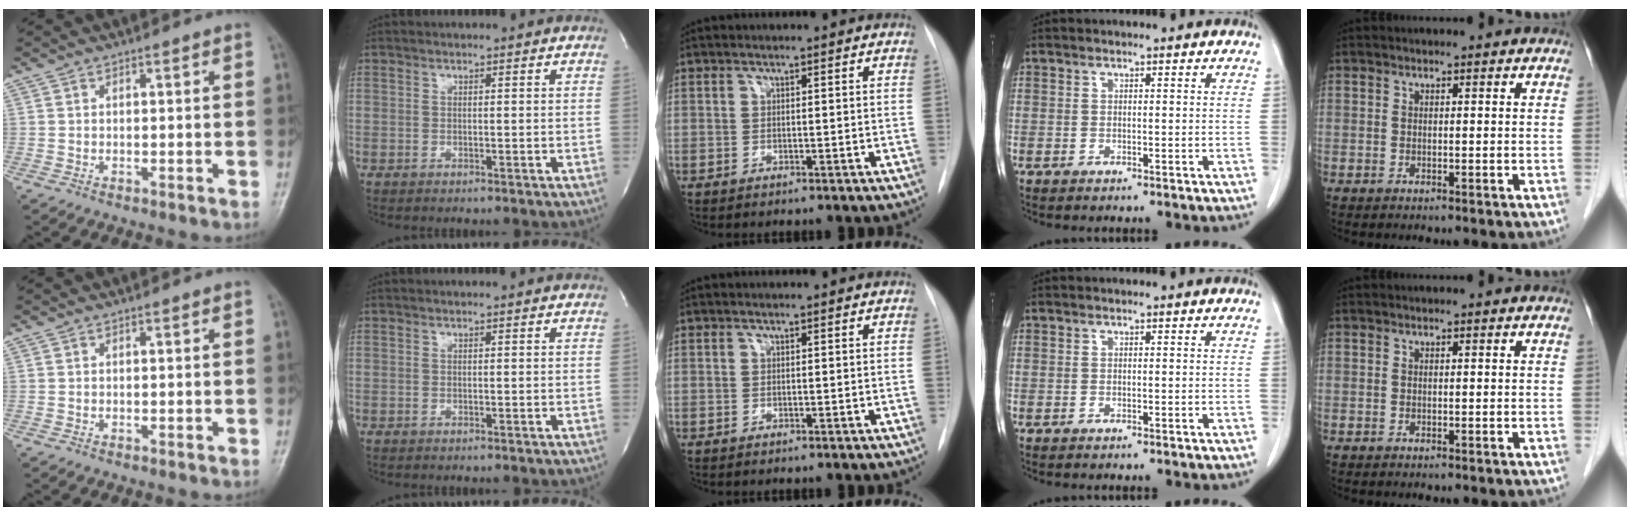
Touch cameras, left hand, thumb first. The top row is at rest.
{}